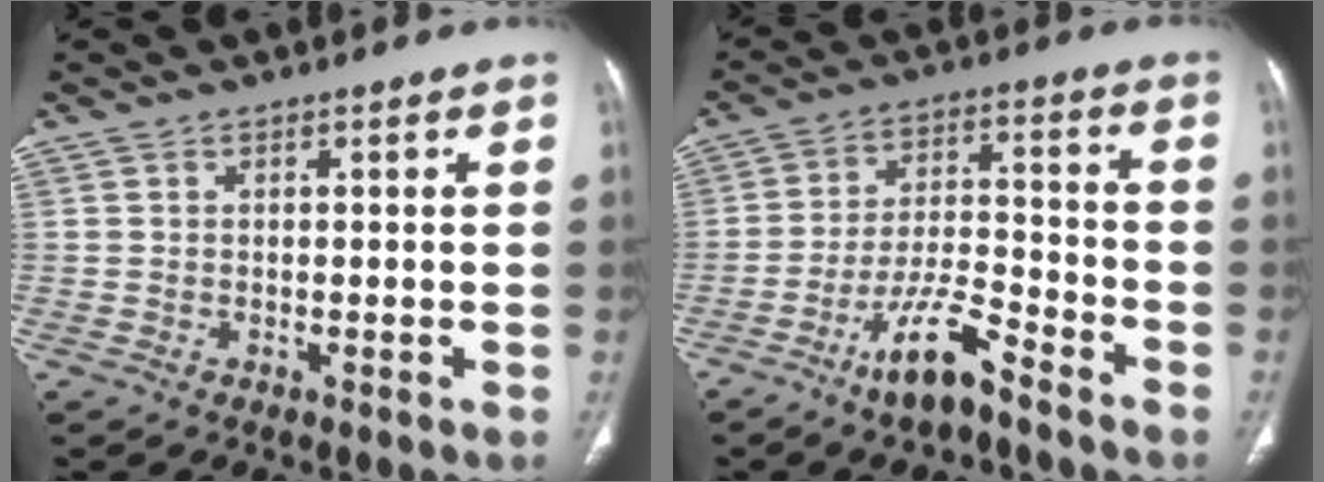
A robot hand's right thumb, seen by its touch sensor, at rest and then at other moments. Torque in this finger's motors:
{"motor_torque": [0.91, -0.25, 1.61, -1.08, 0.39]}